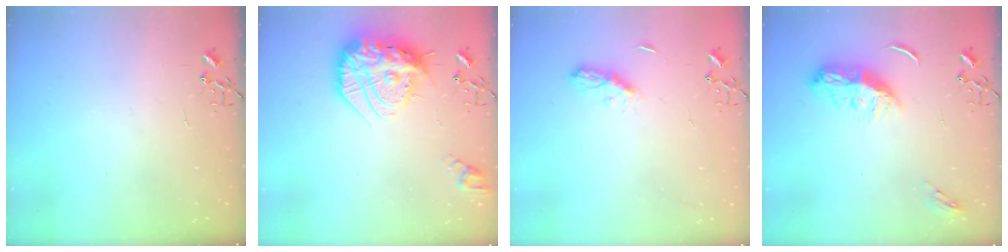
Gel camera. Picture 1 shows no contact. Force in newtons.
{"total": 22.8, "press": 22.7, "slide": 2.0}
{"total": 6.2, "press": 6.2, "slide": 0.6}
{"total": 10.5, "press": 10.5, "slide": 0.4}